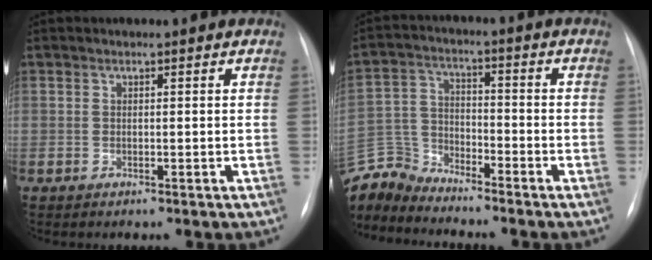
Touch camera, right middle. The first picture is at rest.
{"total": 8.2, "force": [-8.2, 0.7, 0.0], "torque": [-0.009, 0.009, -0.165]}